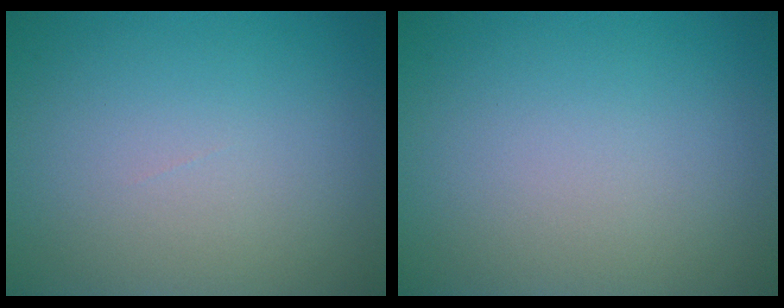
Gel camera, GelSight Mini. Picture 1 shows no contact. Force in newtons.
{"total": 0.0}